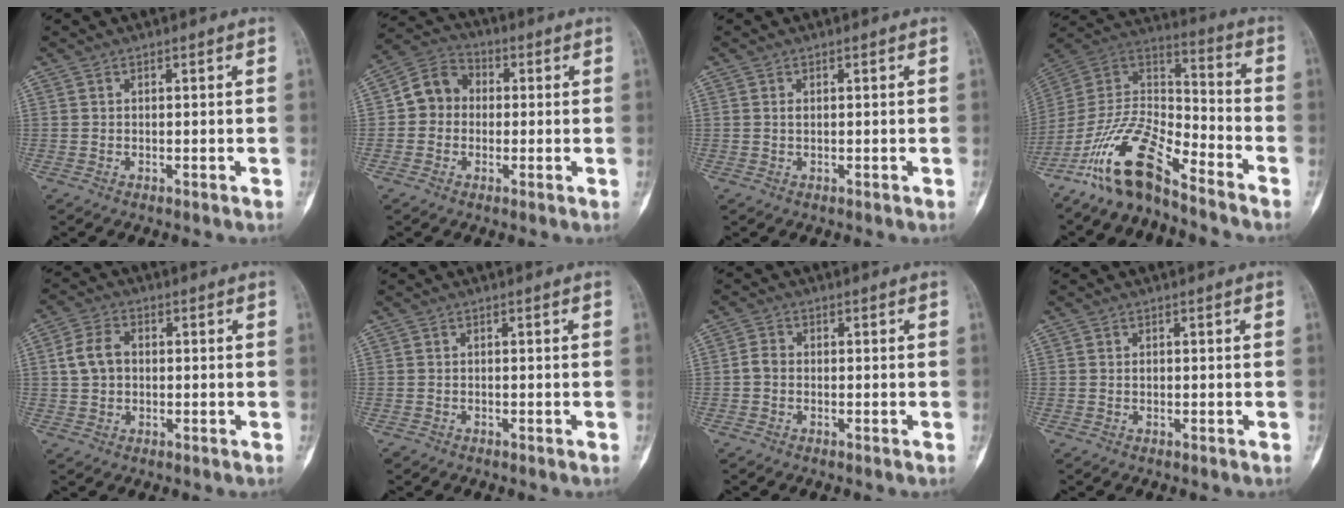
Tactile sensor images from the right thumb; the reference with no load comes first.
{"total": 7.5, "force": [-0.1, 6.6, 3.6], "torque": [-0.039, 0.026, -0.020]}
{"total": 0.6, "force": [0.1, 0.2, 0.5], "torque": [-0.013, 0.000, 0.002]}
{"total": 16.4, "force": [-12.0, 5.2, 10.0], "torque": [-0.180, 0.086, -0.230]}
{"total": 5.6, "force": [0.4, 4.2, 3.7], "torque": [-0.068, 0.014, 0.006]}
{"total": 0.6, "force": [-0.4, 0.4, 0.0], "torque": [-0.005, 0.001, -0.010]}
{"total": 2.2, "force": [-0.5, 1.7, 1.2], "torque": [-0.019, 0.005, -0.017]}
{"total": 0.6, "force": [0.1, 0.4, 0.4], "torque": [-0.001, 0.002, 0.001]}